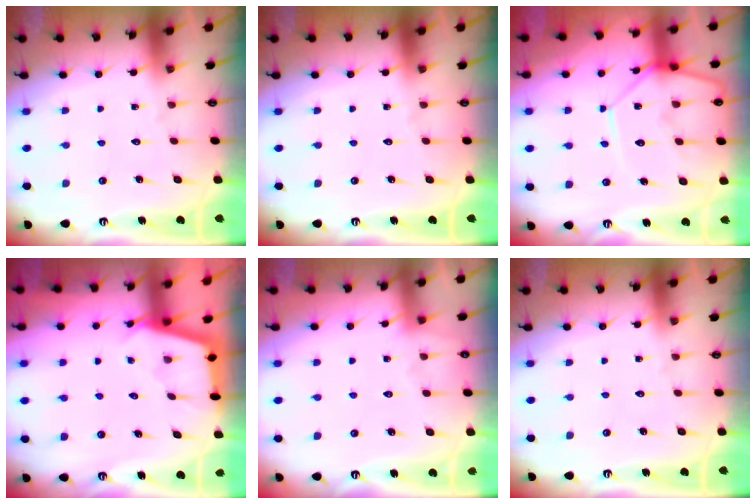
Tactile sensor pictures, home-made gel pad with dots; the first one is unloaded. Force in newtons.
{"total": 0.0}
{"total": 11.5, "press": 11.4, "slide": 1.0}
{"total": 2.3, "press": 2.3, "slide": 0.1}
{"total": 3.8, "press": 3.8, "slide": 0.5}
{"total": 0.0}